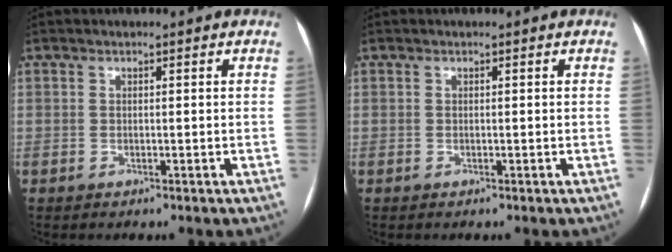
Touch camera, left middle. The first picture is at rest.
{"total": 0.0}